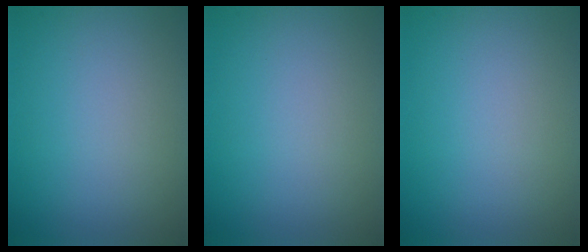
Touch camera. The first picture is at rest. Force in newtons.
{"total": 0.0}
{"total": 0.0}